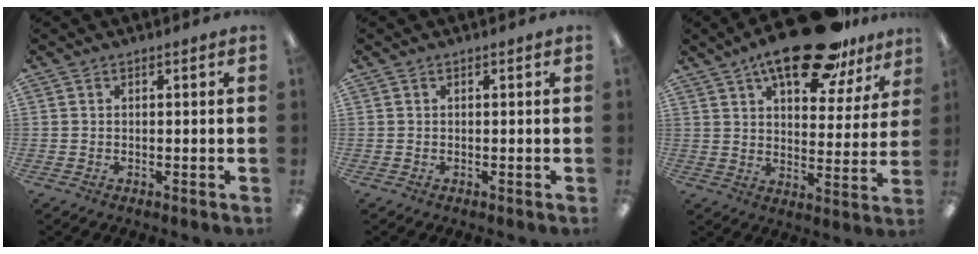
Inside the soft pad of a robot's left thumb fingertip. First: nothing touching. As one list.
[{"total": 0.0}, {"total": 20.4, "force": [14.2, 7.6, 12.5], "torque": [-0.188, -0.073, 0.237]}]